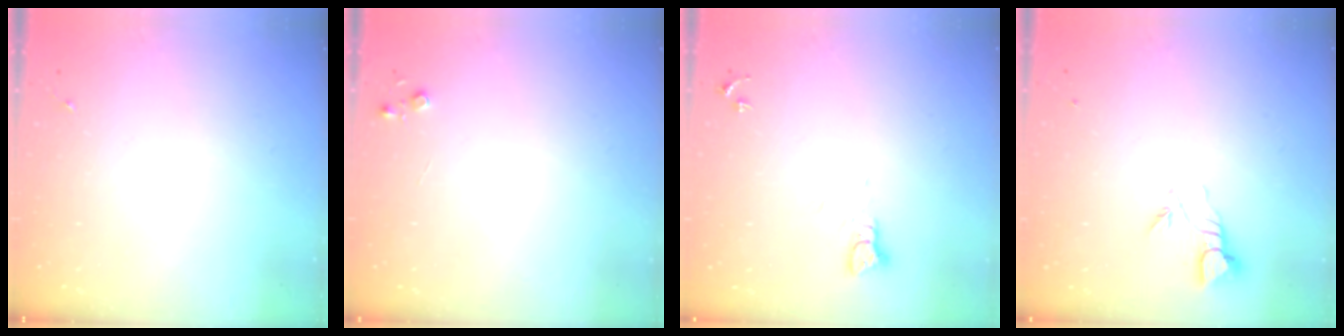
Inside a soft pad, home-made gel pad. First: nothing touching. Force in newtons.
{"total": 3.6, "press": 3.6, "slide": 0.4}
{"total": 3.7, "press": 3.7, "slide": 0.3}
{"total": 3.7, "press": 3.7, "slide": 0.2}